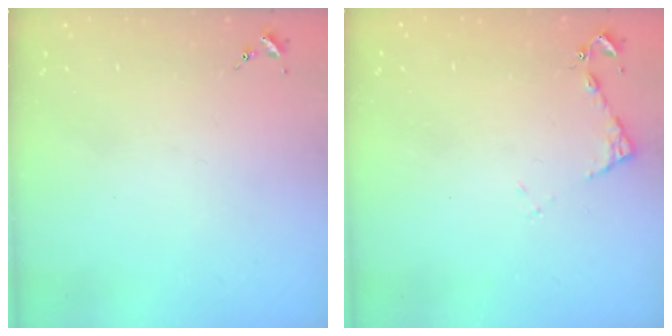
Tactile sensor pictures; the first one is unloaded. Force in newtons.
{"total": 6.2, "press": 6.2, "slide": 0.8}